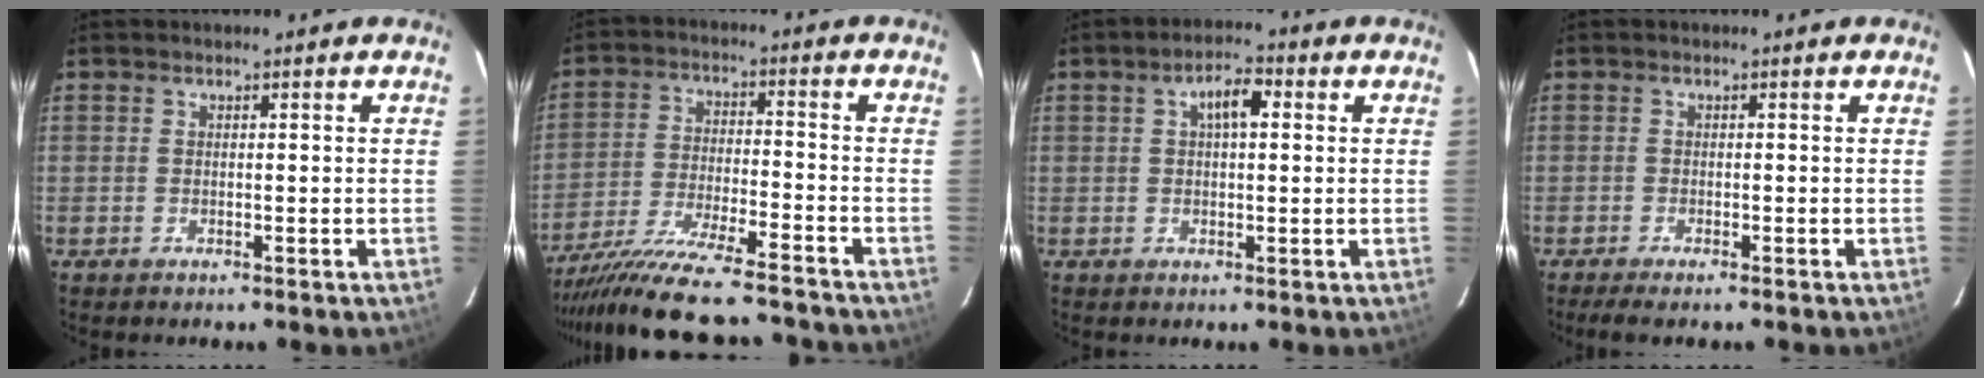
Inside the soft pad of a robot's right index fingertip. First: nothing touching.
{"total": 20.4, "force": [-18.4, 1.7, 8.6], "torque": [-0.173, -0.048, -0.293]}
{"total": 4.7, "force": [1.3, 2.1, 4.1], "torque": [-0.069, 0.017, 0.023]}
{"total": 2.9, "force": [-2.3, 0.1, 1.6], "torque": [-0.039, -0.011, -0.042]}